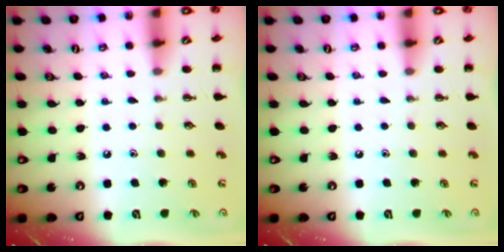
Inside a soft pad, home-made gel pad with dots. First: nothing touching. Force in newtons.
{"total": 0.0}